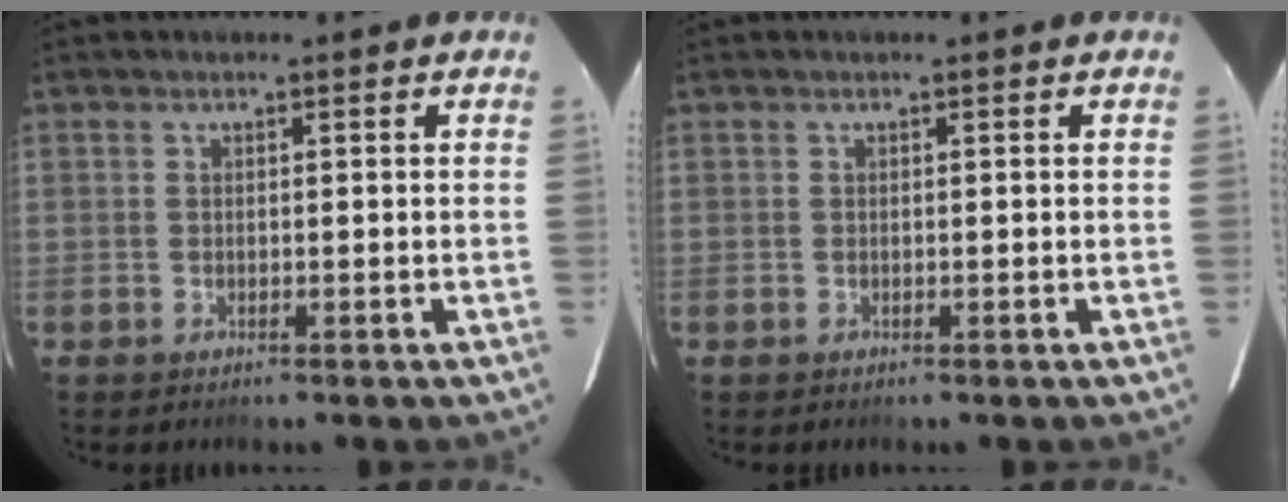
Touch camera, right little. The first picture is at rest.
{"total": 0.0}